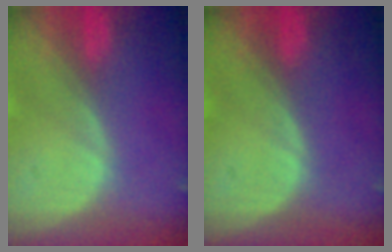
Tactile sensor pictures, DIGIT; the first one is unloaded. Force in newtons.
{"total": 0.0}